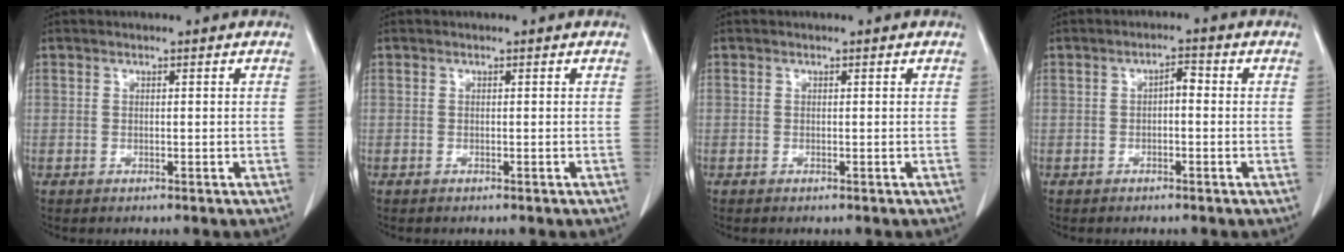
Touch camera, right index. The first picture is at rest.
{"total": 0.0}
{"total": 0.0}
{"total": 2.2, "force": [-0.2, 0.9, 2.0], "torque": [-0.028, 0.008, -0.005]}